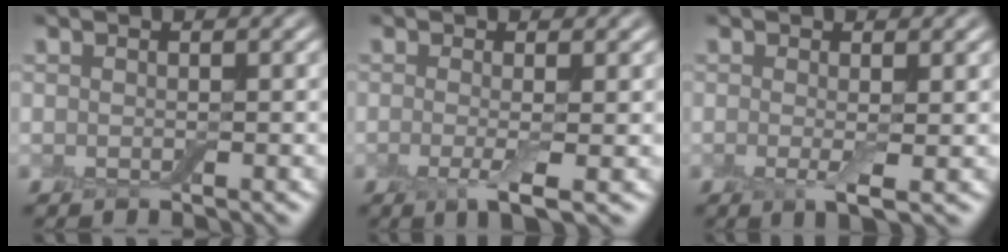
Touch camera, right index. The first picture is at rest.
{"total": 2.9, "force": [-0.6, 0.6, 2.8], "torque": [-0.055, -0.014, -0.010]}
{"total": 2.2, "force": [-0.1, 0.3, 2.2], "torque": [-0.039, -0.009, -0.002]}